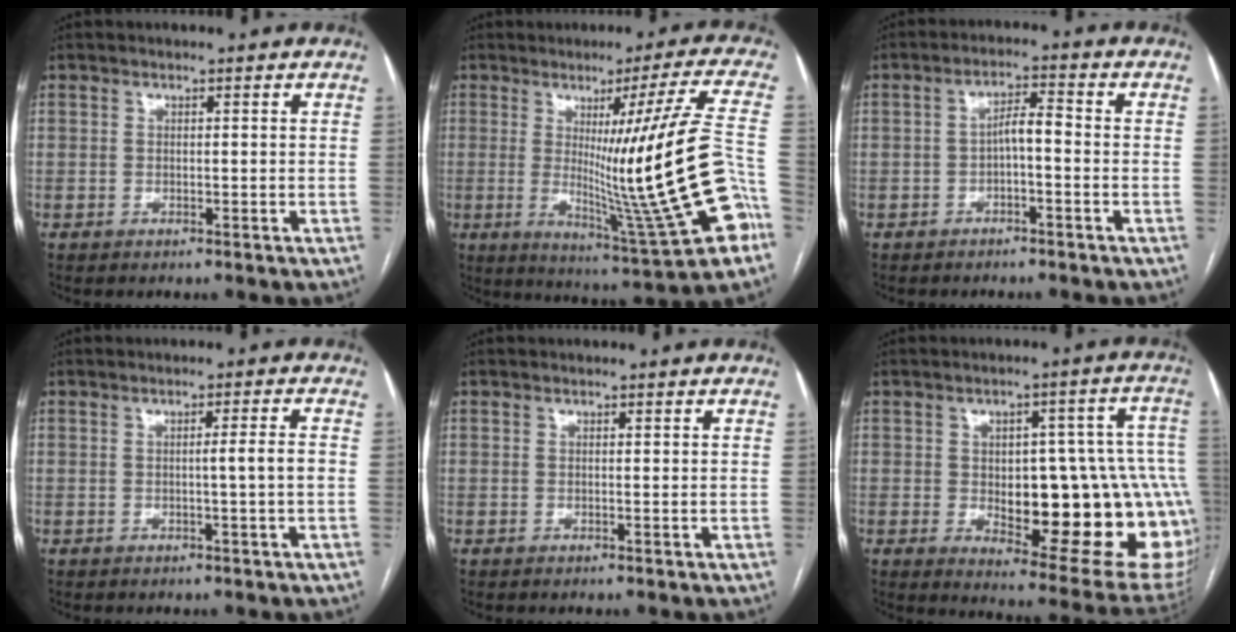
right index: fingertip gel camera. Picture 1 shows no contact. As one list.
[{"total": 20.9, "force": [-3.2, -2.3, 20.5], "torque": [-0.290, -0.023, -0.054]}, {"total": 3.5, "force": [-0.8, 0.9, 3.3], "torque": [-0.056, 0.015, -0.012]}, {"total": 2.5, "force": [-0.4, -0.6, 2.4], "torque": [-0.034, 0.001, -0.005]}, {"total": 0.0}, {"total": 23.9, "force": [-3.1, 7.8, 22.4], "torque": [-0.195, 0.027, -0.007]}]